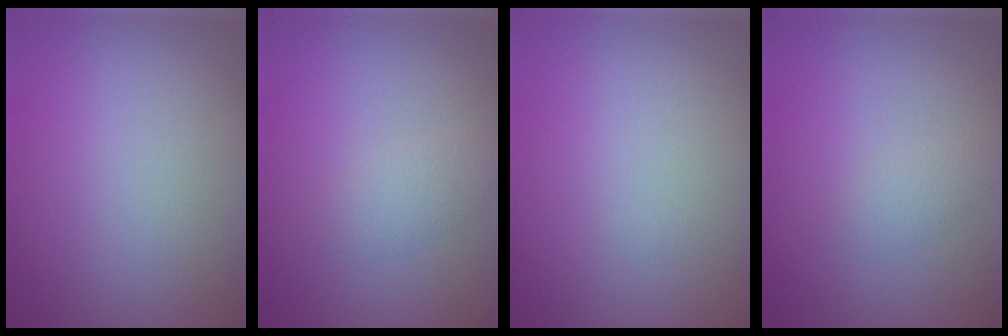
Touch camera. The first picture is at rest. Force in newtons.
{"total": 1.7, "press": 1.7, "slide": 0.0}
{"total": 0.0}
{"total": 1.1, "press": 1.1, "slide": 0.1}